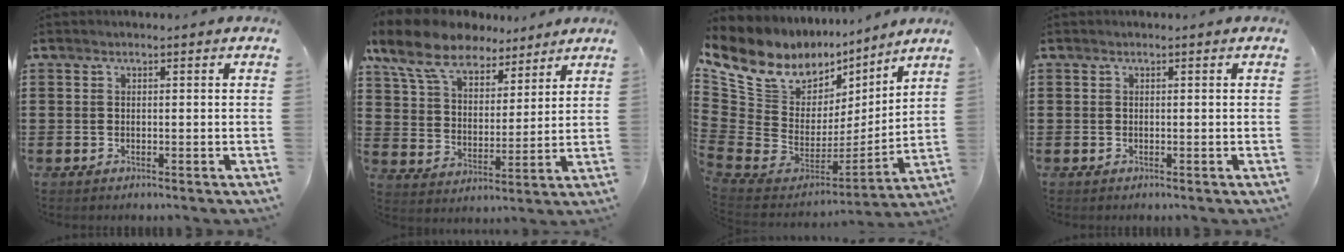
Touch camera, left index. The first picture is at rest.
{"total": 10.8, "force": [8.7, 4.2, 4.8], "torque": [-0.130, -0.025, 0.161]}
{"total": 9.8, "force": [6.3, 6.8, 3.3], "torque": [-0.121, -0.053, 0.112]}
{"total": 0.0}